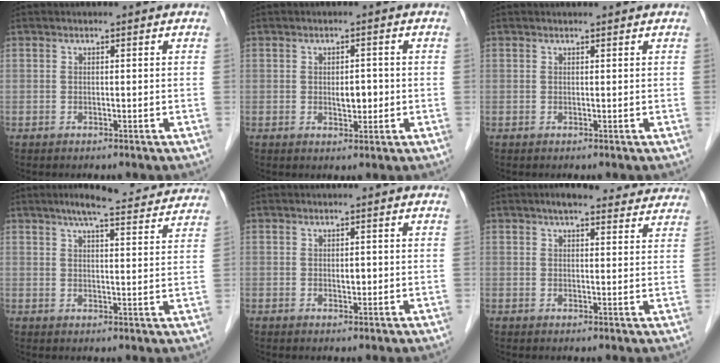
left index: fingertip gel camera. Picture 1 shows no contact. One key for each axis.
{"total": 2.6, "fx": -0.2, "fy": 1.3, "fz": 2.2, "tx": -0.033, "ty": 0.001, "tz": 0.000}
{"total": 0.9, "fx": 0.8, "fy": 0.0, "fz": 0.3, "tx": -0.006, "ty": 0.008, "tz": 0.014}
{"total": 13.7, "fx": 12.2, "fy": 1.6, "fz": 6.0, "tx": -0.080, "ty": 0.016, "tz": 0.146}
{"total": 1.2, "fx": 0.0, "fy": 0.7, "fz": 1.0, "tx": -0.016, "ty": 0.000, "tz": 0.002}
{"total": 12.4, "fx": 11.0, "fy": 3.0, "fz": 4.9, "tx": -0.046, "ty": 0.026, "tz": 0.124}